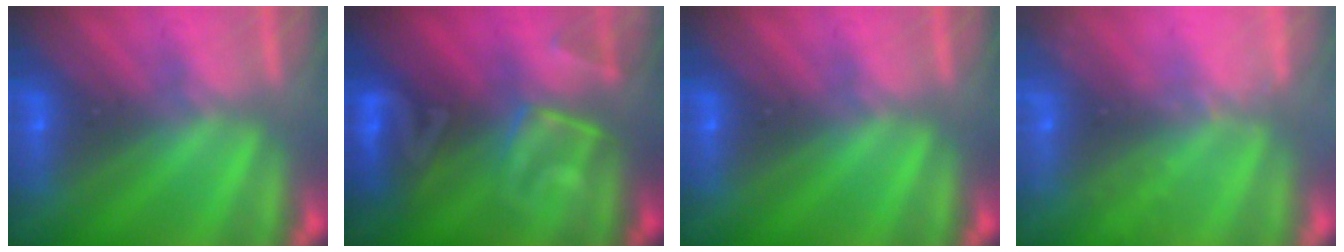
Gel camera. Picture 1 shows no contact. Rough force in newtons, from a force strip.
{"total": 2.9}
{"total": 0.0}
{"total": 2.3}